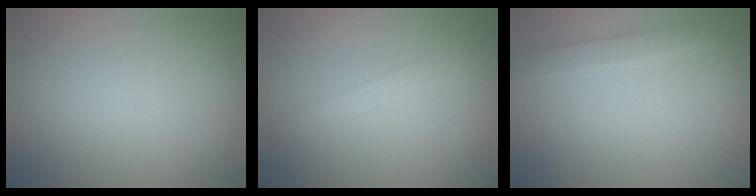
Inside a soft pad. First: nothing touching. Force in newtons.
{"total": 1.2, "press": 1.2, "slide": 0.1}
{"total": 1.5, "press": 1.5, "slide": 0.0}